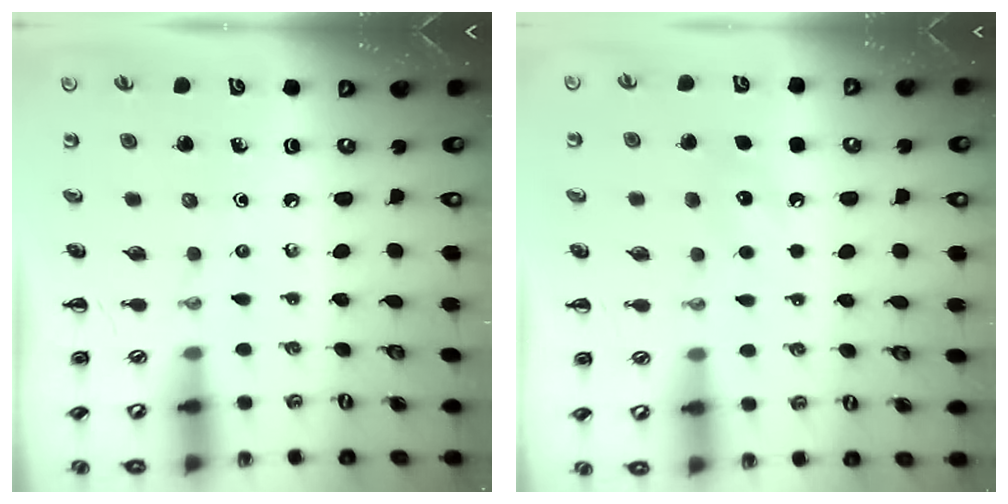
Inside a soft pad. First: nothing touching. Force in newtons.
{"total": 5.2, "press": 5.0, "slide": 1.4}